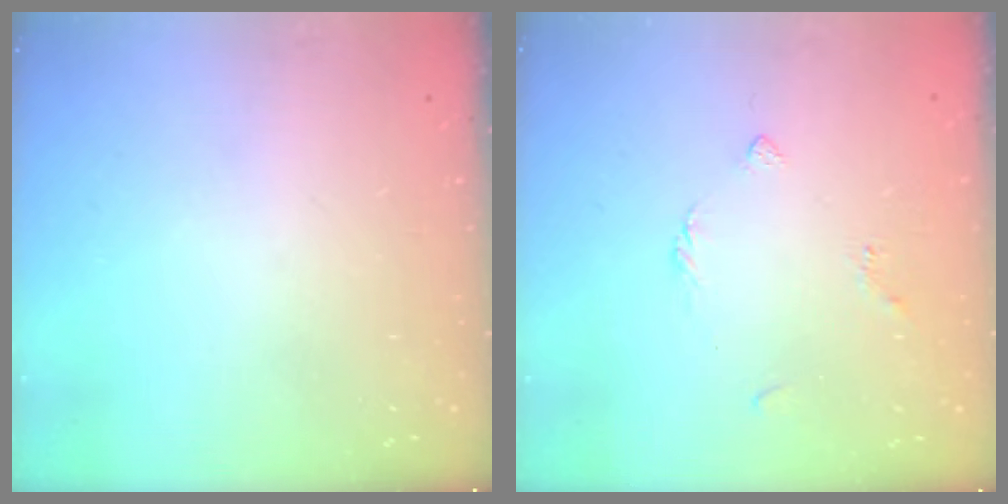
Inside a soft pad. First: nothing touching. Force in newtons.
{"total": 2.6, "press": 2.5, "slide": 0.6}